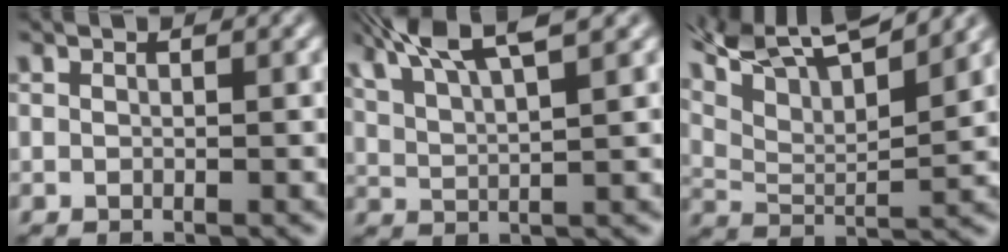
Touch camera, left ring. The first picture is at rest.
{"total": 7.0, "force": [4.7, 1.6, 4.9], "torque": [-0.089, 0.031, 0.067]}
{"total": 9.8, "force": [6.8, 2.8, 6.5], "torque": [-0.130, 0.025, 0.107]}